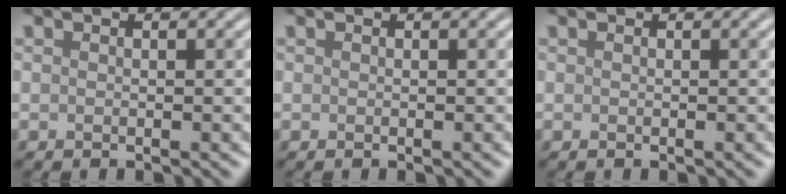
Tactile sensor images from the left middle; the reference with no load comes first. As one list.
[{"total": 0.0}, {"total": 0.0}]